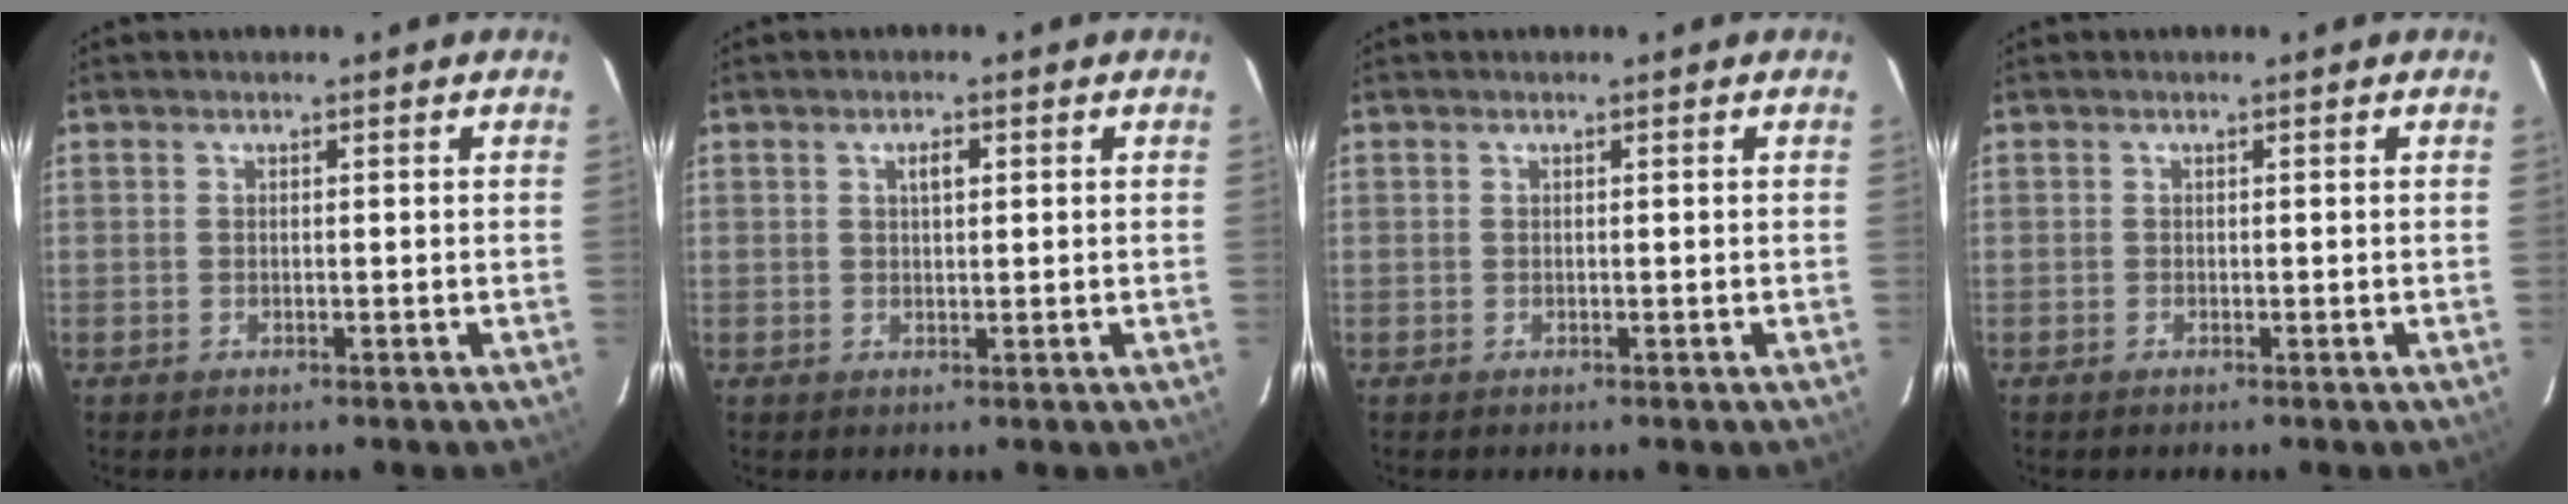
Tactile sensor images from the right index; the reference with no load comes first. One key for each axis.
{"total": 1.9, "fx": 0.7, "fy": 0.9, "fz": 1.6, "tx": -0.026, "ty": 0.006, "tz": 0.011}
{"total": 0.0}
{"total": 0.0}